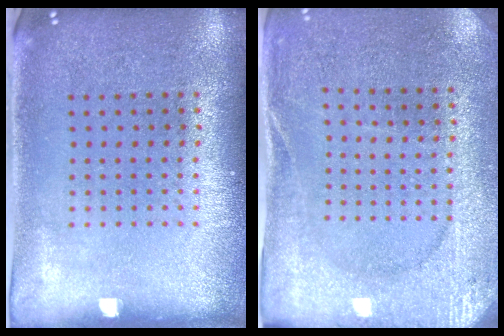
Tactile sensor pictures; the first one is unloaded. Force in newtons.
{"total": 2.6, "press": 2.5, "slide": 0.5}